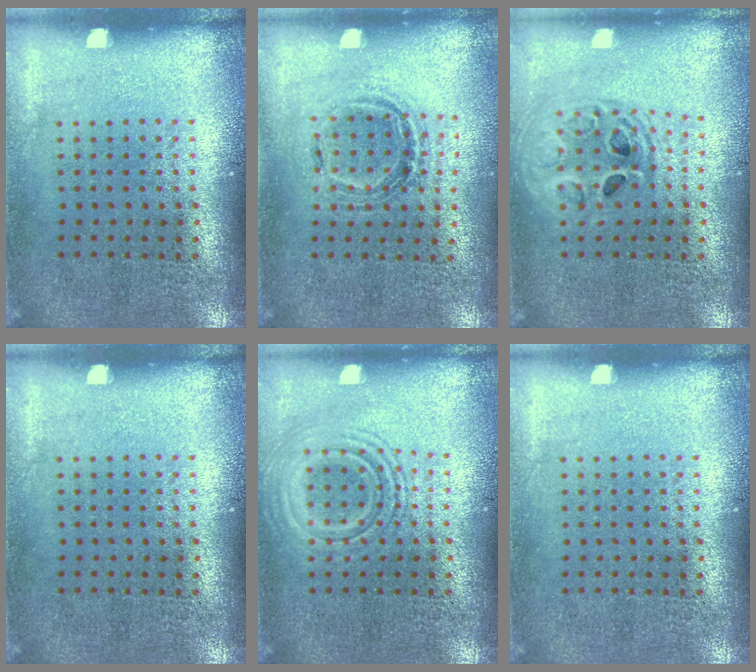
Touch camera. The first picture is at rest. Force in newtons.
{"total": 1.0, "press": 1.0, "slide": 0.2}
{"total": 1.6, "press": 1.4, "slide": 0.8}
{"total": 0.0}
{"total": 2.8, "press": 2.7, "slide": 0.5}
{"total": 0.0}